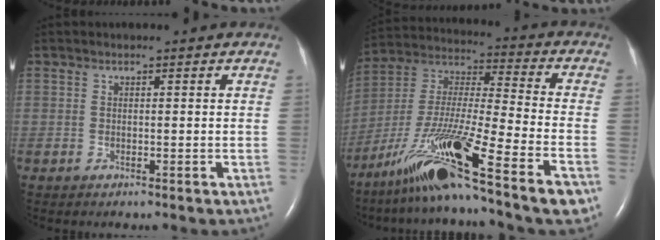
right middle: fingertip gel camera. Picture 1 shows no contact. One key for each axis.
{"total": 23.1, "fx": -14.1, "fy": 0.3, "fz": 18.3, "tx": -0.326, "ty": -0.036, "tz": -0.251}